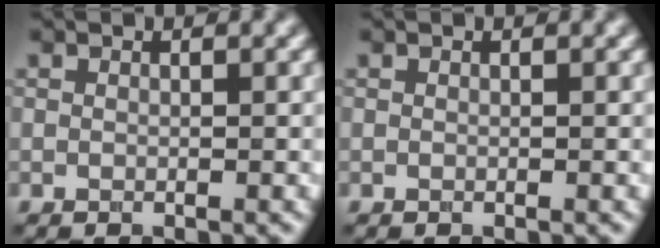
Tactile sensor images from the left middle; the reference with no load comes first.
{"total": 0.0}